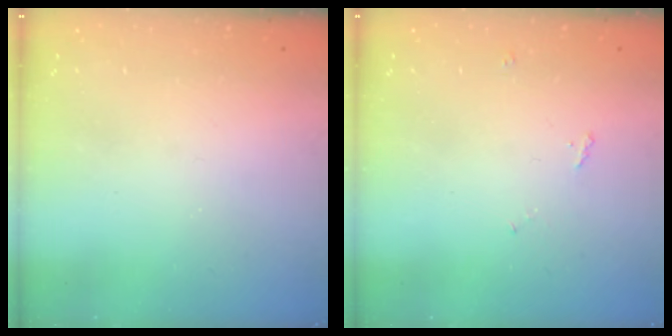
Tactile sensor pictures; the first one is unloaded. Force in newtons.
{"total": 4.7, "press": 4.7, "slide": 0.6}